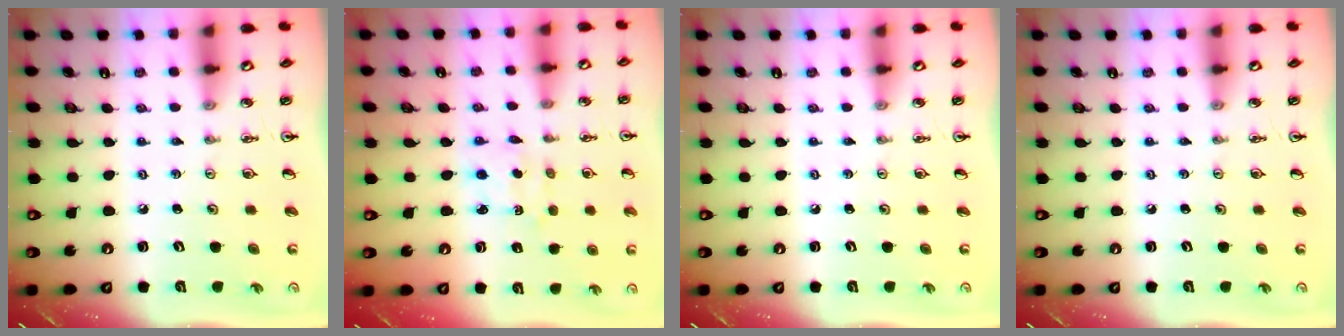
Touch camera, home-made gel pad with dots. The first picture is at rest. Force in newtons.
{"total": 2.2, "press": 2.1, "slide": 0.5}
{"total": 0.0}
{"total": 0.0}